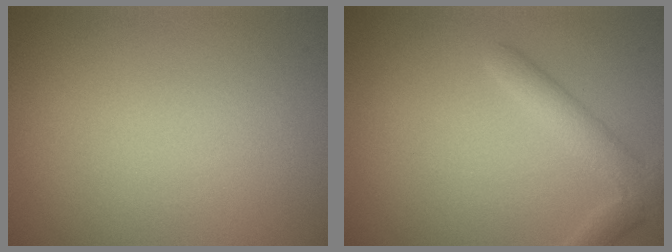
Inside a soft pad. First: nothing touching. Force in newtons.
{"total": 3.0, "press": 3.0, "slide": 0.2}